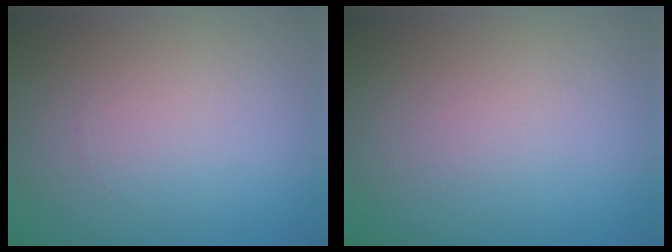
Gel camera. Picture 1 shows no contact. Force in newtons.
{"total": 0.0}